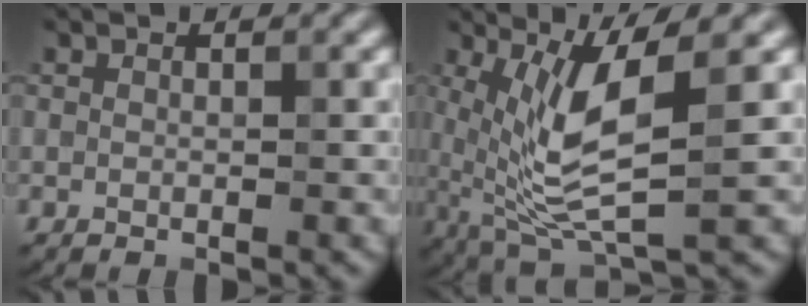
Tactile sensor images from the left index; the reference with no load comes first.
{"total": 7.2, "force": [1.0, 2.0, 6.8], "torque": [-0.140, -0.013, 0.027]}